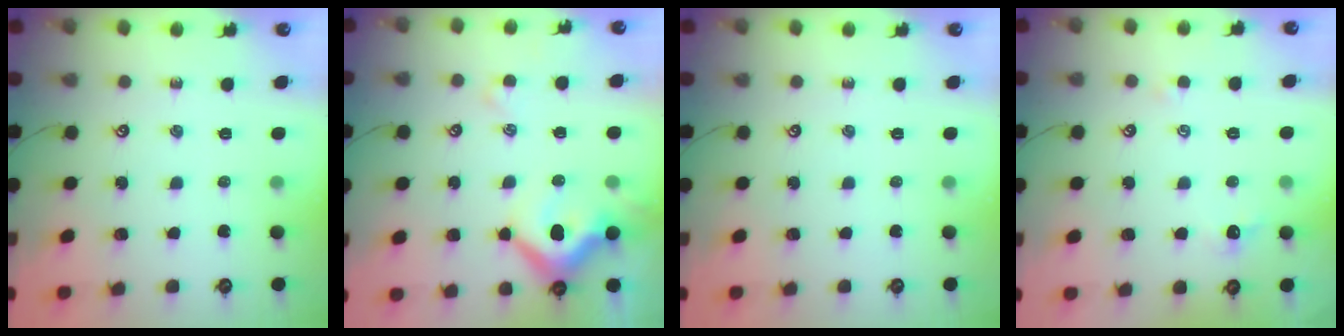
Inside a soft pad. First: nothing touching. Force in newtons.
{"total": 10.5, "press": 10.3, "slide": 1.7}
{"total": 0.0}
{"total": 0.8, "press": 0.5, "slide": 0.7}